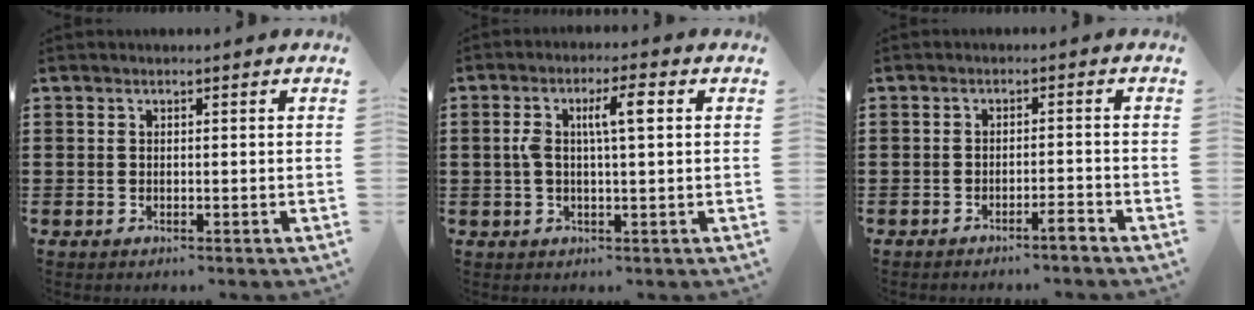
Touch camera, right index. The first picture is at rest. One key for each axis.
{"total": 5.4, "fx": 1.0, "fy": 1.2, "fz": 5.2, "tx": -0.109, "ty": 0.005, "tz": 0.010}
{"total": 2.3, "fx": -2.0, "fy": 0.0, "fz": 1.2, "tx": -0.022, "ty": 0.002, "tz": -0.039}